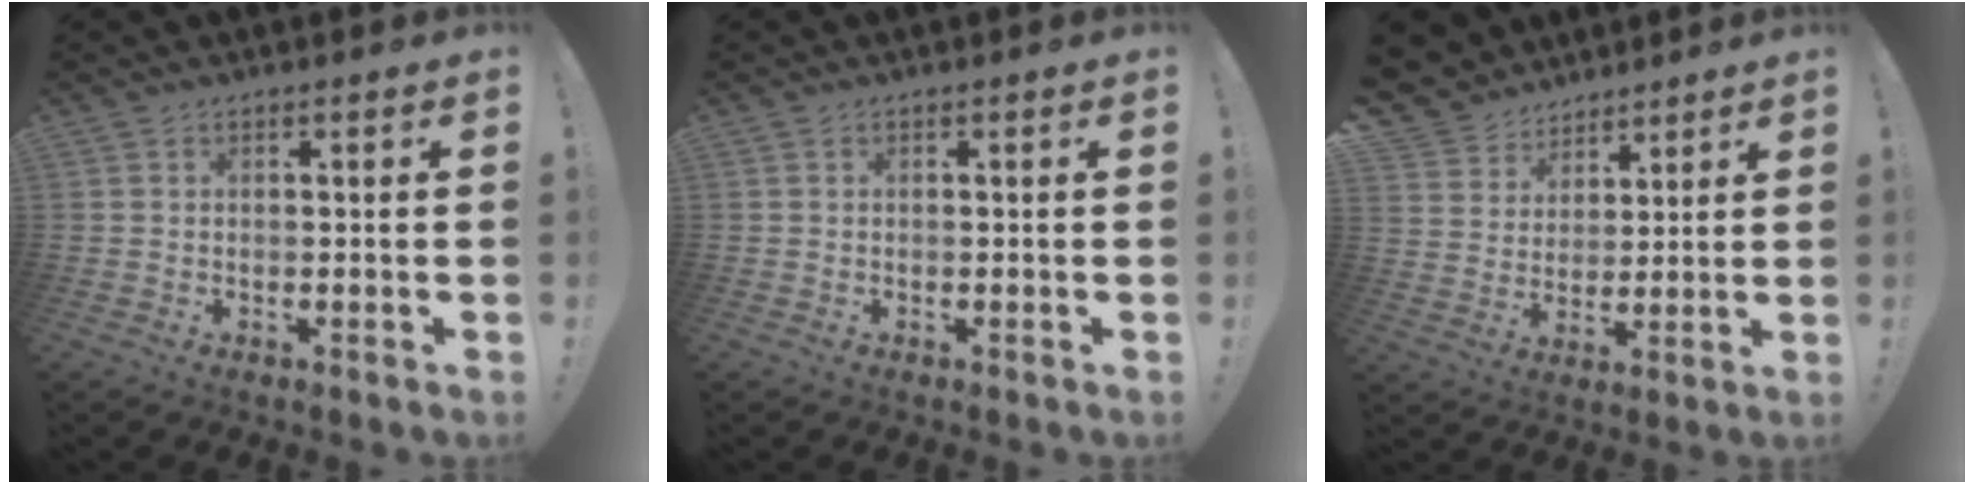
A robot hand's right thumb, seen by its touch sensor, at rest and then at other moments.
{"total": 0.0}
{"total": 8.3, "force": [5.8, 6.0, 0.4], "torque": [-0.021, -0.049, 0.121]}